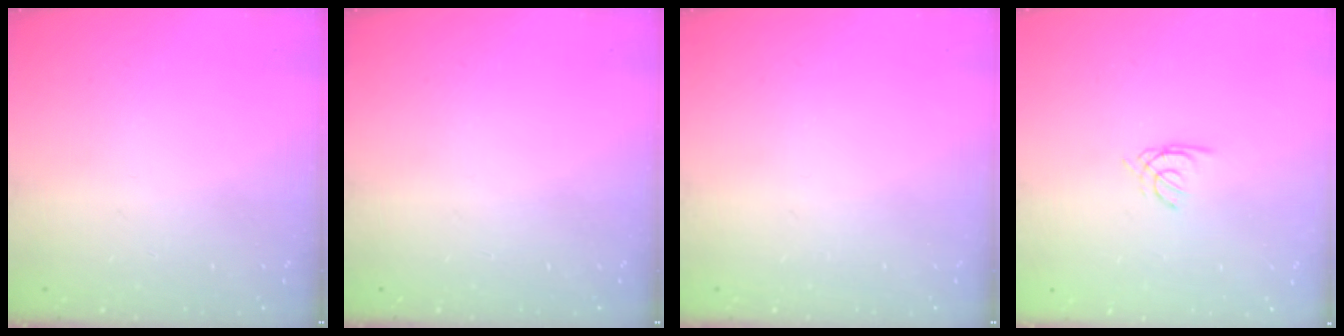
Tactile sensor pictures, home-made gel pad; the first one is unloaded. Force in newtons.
{"total": 0.0}
{"total": 0.0}
{"total": 1.5, "press": 1.4, "slide": 0.4}